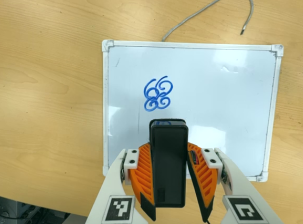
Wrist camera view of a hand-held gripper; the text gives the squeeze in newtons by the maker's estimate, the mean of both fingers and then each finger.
{"total": 6.0, "left": 5.0, "right": 7.0}